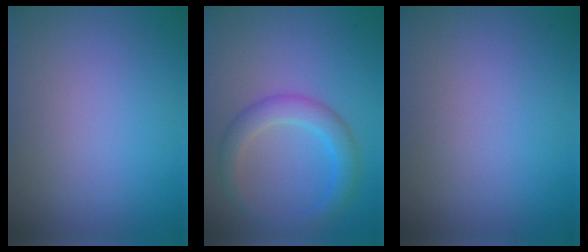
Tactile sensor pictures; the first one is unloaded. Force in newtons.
{"total": 3.4, "press": 3.3, "slide": 0.3}
{"total": 0.0}